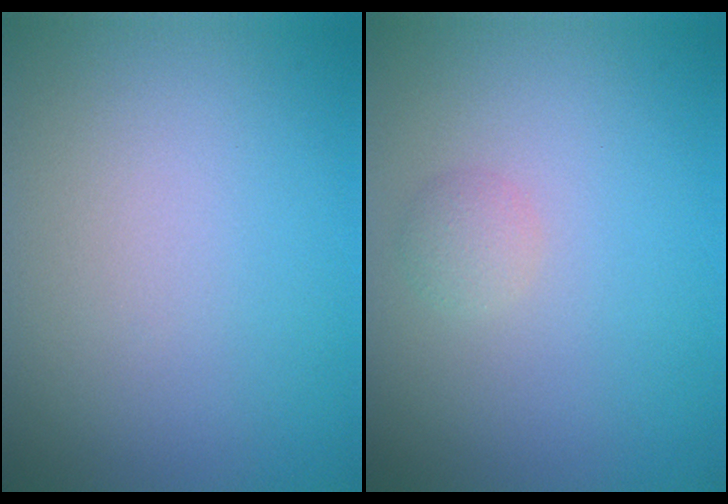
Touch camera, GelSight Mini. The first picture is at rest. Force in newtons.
{"total": 1.1, "press": 1.1, "slide": 0.0}